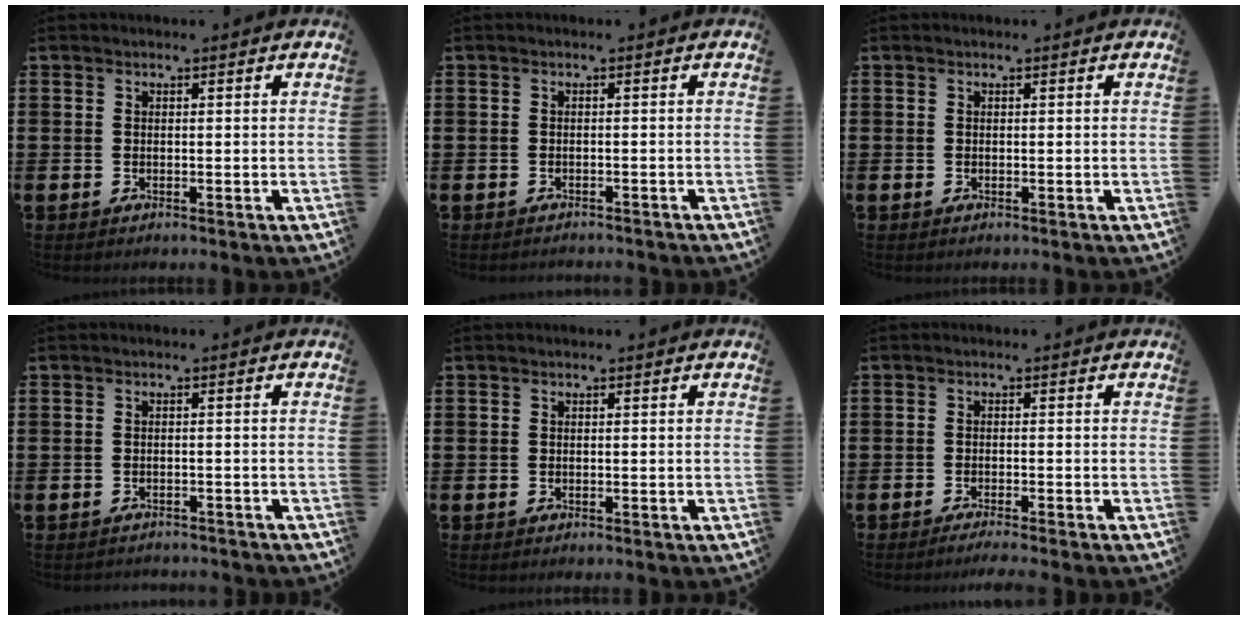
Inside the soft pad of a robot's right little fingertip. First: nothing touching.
{"total": 0.6, "force": [-0.6, 0.0, 0.1], "torque": [-0.002, -0.001, -0.013]}
{"total": 0.0}
{"total": 0.9, "force": [-0.9, 0.0, 0.0], "torque": [-0.002, 0.001, -0.019]}
{"total": 0.0}
{"total": 1.2, "force": [-1.0, -0.2, 0.5], "torque": [-0.005, 0.001, -0.019]}